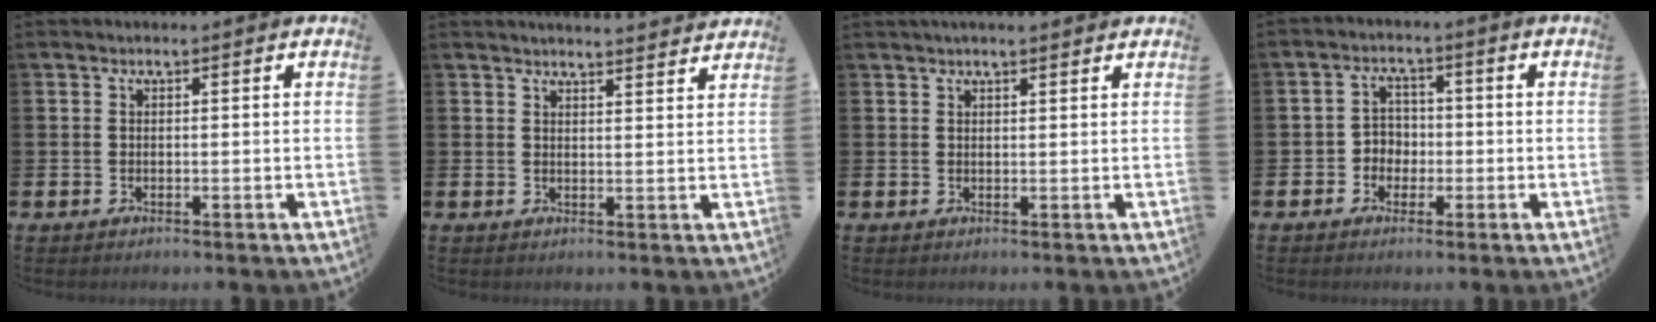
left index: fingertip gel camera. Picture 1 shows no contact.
{"total": 3.3, "force": [3.3, -0.2, 0.0], "torque": [0.010, -0.026, 0.055]}
{"total": 2.0, "force": [1.9, 0.2, 0.8], "torque": [-0.003, -0.006, 0.031]}
{"total": 3.2, "force": [-1.1, 2.9, 0.8], "torque": [-0.019, 0.003, -0.029]}